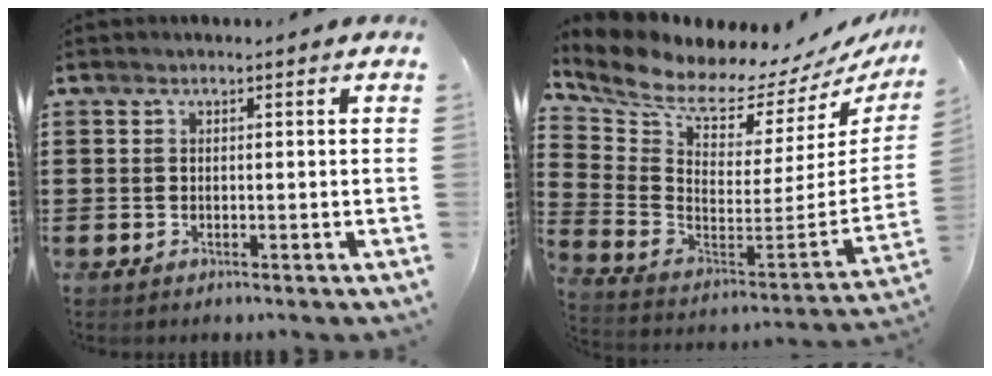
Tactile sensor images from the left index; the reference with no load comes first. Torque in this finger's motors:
{"motor_torque": [1.67, -0.47, 0.44, 0.10]}